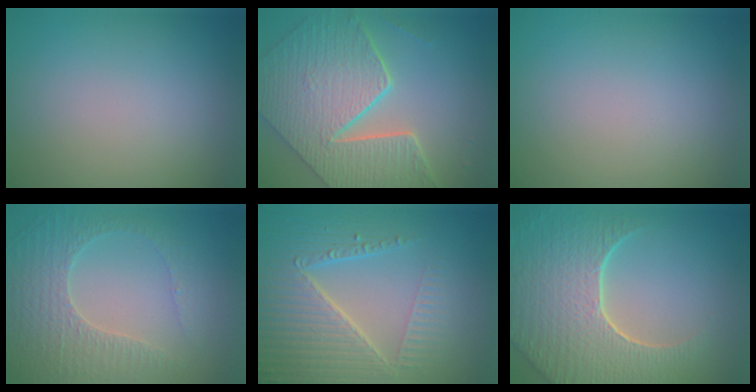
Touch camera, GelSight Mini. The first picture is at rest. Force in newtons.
{"total": 9.7, "press": 6.8, "slide": 7.0}
{"total": 0.0}
{"total": 3.4, "press": 3.2, "slide": 1.4}
{"total": 6.6, "press": 5.2, "slide": 4.1}
{"total": 8.8, "press": 6.1, "slide": 6.4}